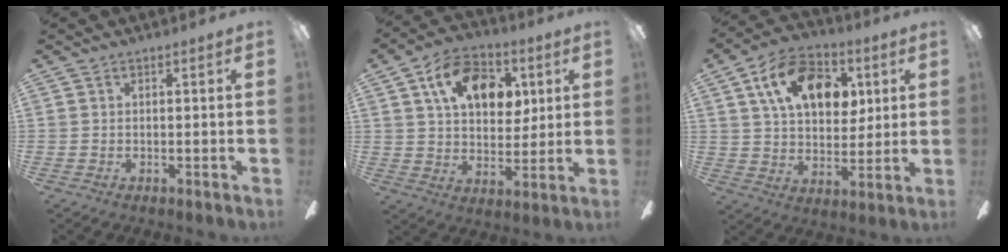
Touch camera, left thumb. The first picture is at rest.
{"total": 14.2, "force": [6.4, 9.1, 8.8], "torque": [-0.135, -0.004, 0.112]}
{"total": 15.9, "force": [7.1, 9.9, 10.2], "torque": [-0.168, 0.000, 0.128]}